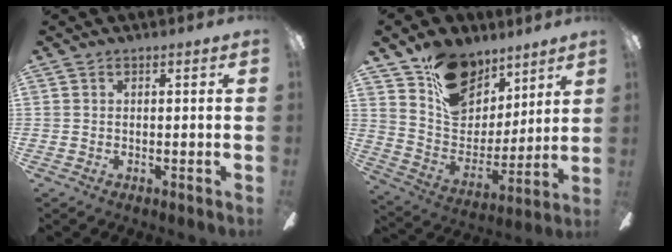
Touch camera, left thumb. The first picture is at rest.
{"total": 18.1, "force": [11.6, 12.1, 6.9], "torque": [-0.111, -0.072, 0.219]}